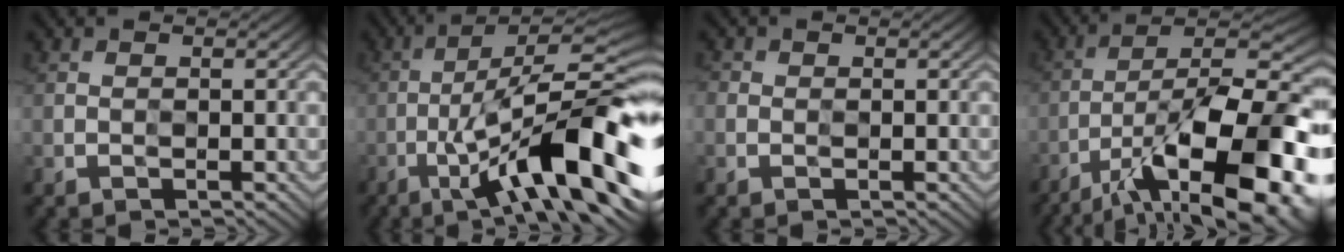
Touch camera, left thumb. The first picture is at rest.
{"total": 15.2, "force": [-6.3, 3.3, 13.5], "torque": [-0.201, 0.010, -0.101]}
{"total": 1.4, "force": [-0.2, 1.3, 0.5], "torque": [-0.012, -0.003, -0.008]}
{"total": 17.0, "force": [-9.2, 6.0, 13.0], "torque": [-0.196, -0.008, -0.154]}